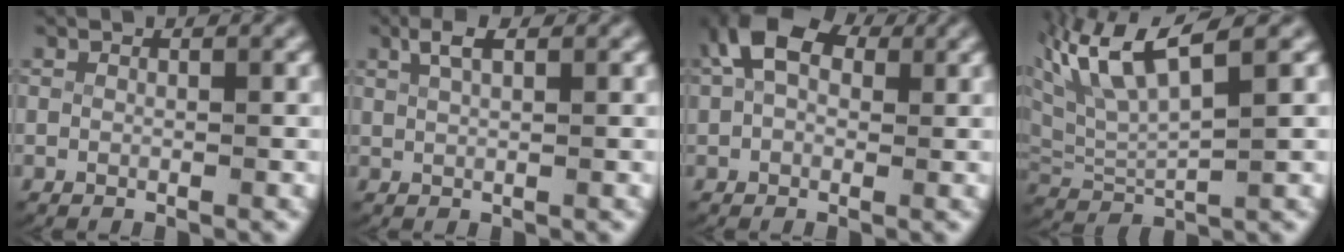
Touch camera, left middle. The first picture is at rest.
{"total": 2.0, "force": [1.4, 0.4, 1.4], "torque": [-0.032, 0.002, 0.029]}
{"total": 6.0, "force": [2.2, 3.8, 4.0], "torque": [-0.074, 0.007, 0.028]}
{"total": 7.0, "force": [3.2, 3.8, 5.0], "torque": [-0.129, -0.003, 0.062]}